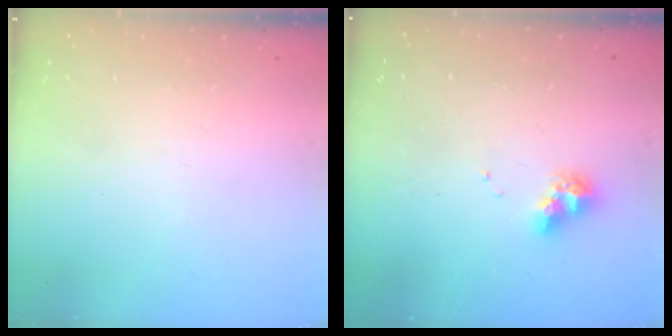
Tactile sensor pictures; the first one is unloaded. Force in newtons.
{"total": 8.3, "press": 8.3, "slide": 1.1}